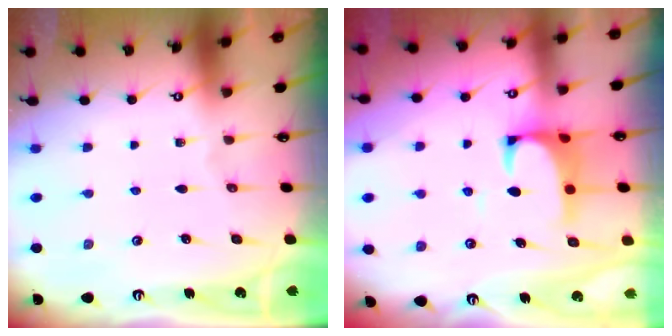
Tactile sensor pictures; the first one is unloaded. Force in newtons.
{"total": 2.1, "press": 1.9, "slide": 0.9}